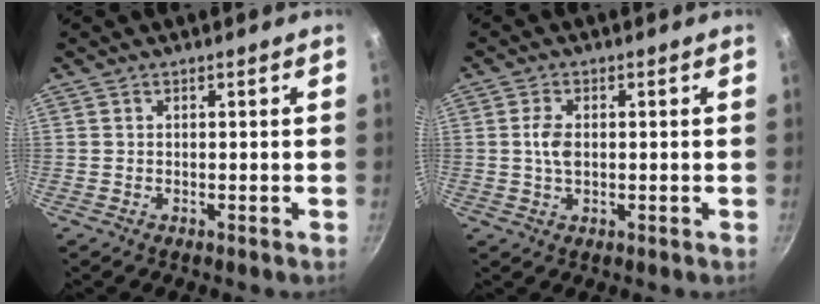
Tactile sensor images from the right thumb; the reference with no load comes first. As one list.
[{"total": 3.7, "force": [0.2, 2.2, 3.0], "torque": [-0.060, 0.001, 0.004]}]